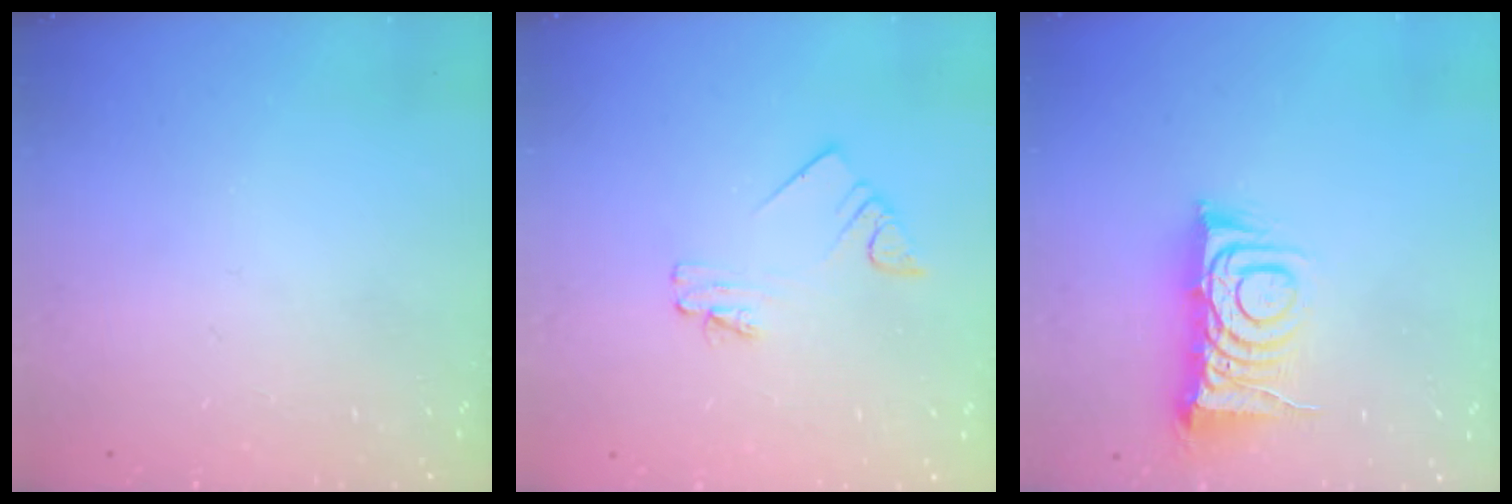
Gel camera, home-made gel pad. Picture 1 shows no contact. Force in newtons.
{"total": 1.9, "press": 1.9, "slide": 0.1}
{"total": 9.8, "press": 9.8, "slide": 1.1}